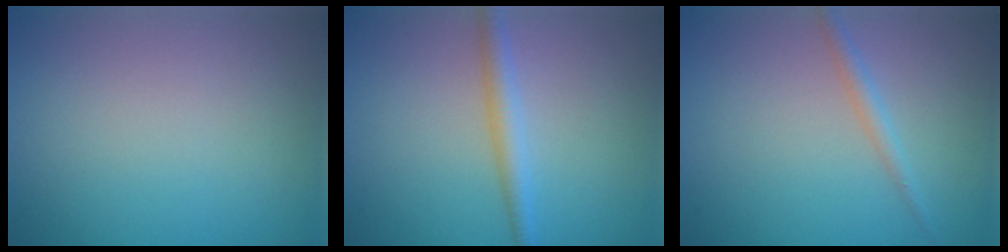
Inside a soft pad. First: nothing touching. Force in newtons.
{"total": 2.2, "press": 2.2, "slide": 0.1}
{"total": 1.4, "press": 1.4, "slide": 0.0}